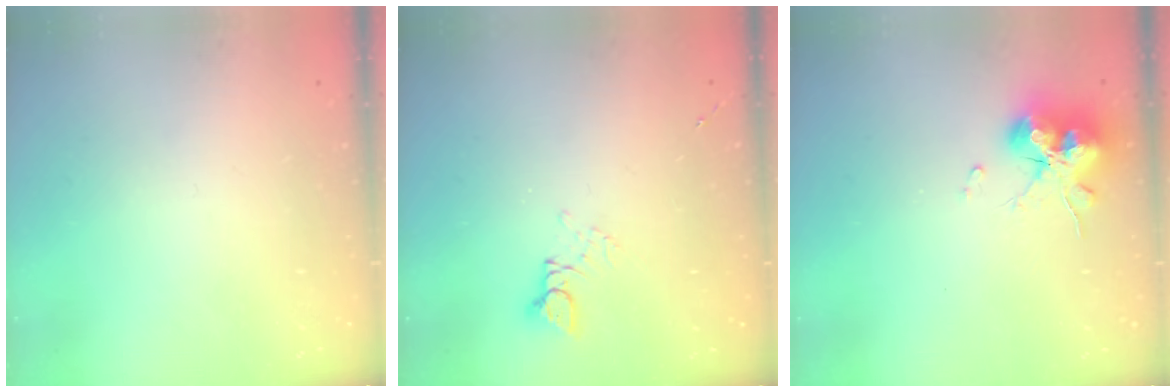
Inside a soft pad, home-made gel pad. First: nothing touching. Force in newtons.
{"total": 2.7, "press": 2.7, "slide": 0.2}
{"total": 13.8, "press": 13.7, "slide": 1.5}